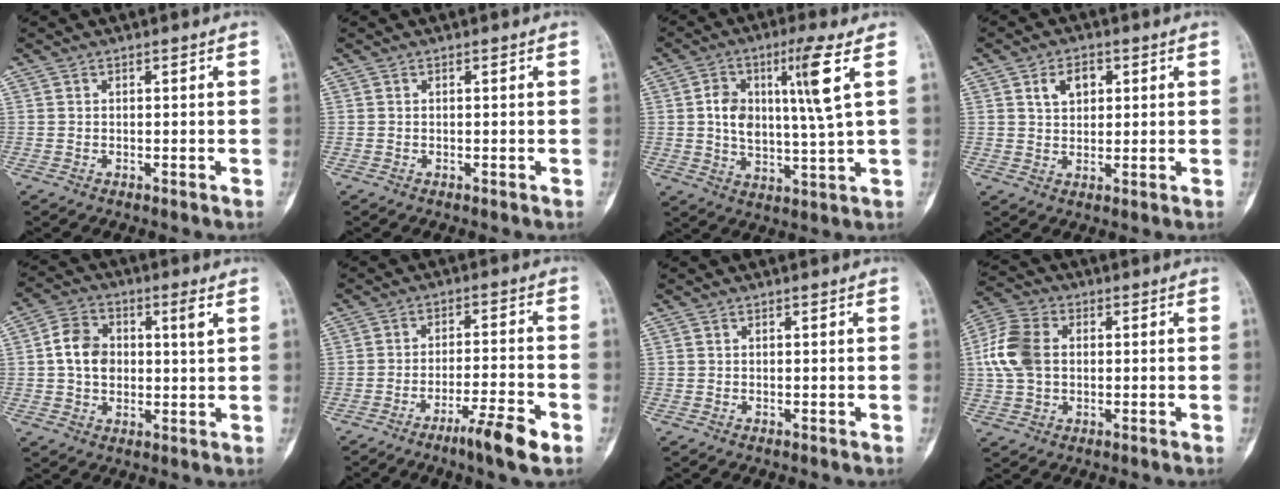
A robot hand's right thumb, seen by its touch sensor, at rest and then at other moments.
{"total": 0.0}
{"total": 11.9, "force": [3.3, 2.0, 11.3], "torque": [-0.212, -0.003, 0.058]}
{"total": 5.1, "force": [1.9, 3.6, 3.2], "torque": [-0.032, 0.000, 0.030]}
{"total": 9.2, "force": [2.0, 5.8, 6.9], "torque": [-0.104, 0.014, 0.033]}
{"total": 8.4, "force": [-5.0, 0.8, 6.7], "torque": [-0.117, 0.022, -0.083]}
{"total": 0.0}
{"total": 9.9, "force": [0.6, 7.0, 7.0], "torque": [-0.149, 0.017, 0.008]}